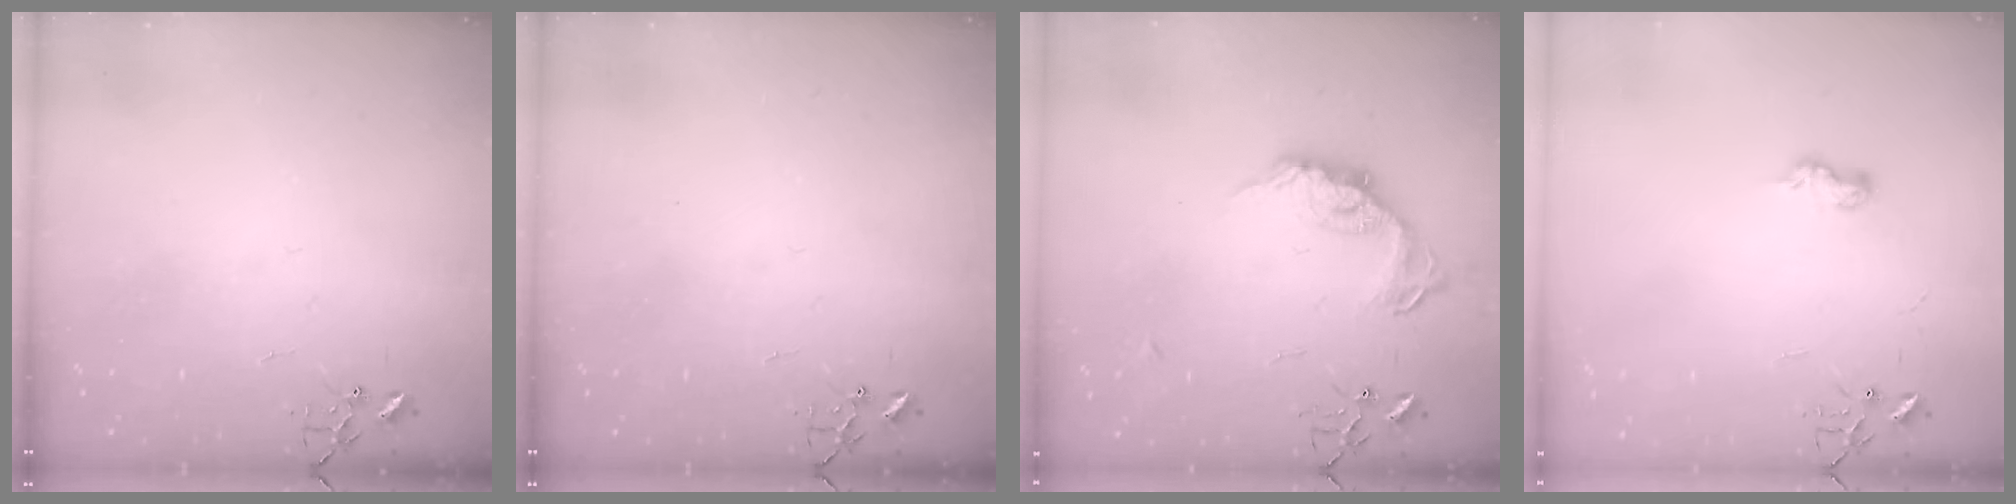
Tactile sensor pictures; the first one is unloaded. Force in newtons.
{"total": 0.0}
{"total": 14.2, "press": 14.2, "slide": 0.6}
{"total": 6.3, "press": 6.3, "slide": 0.8}